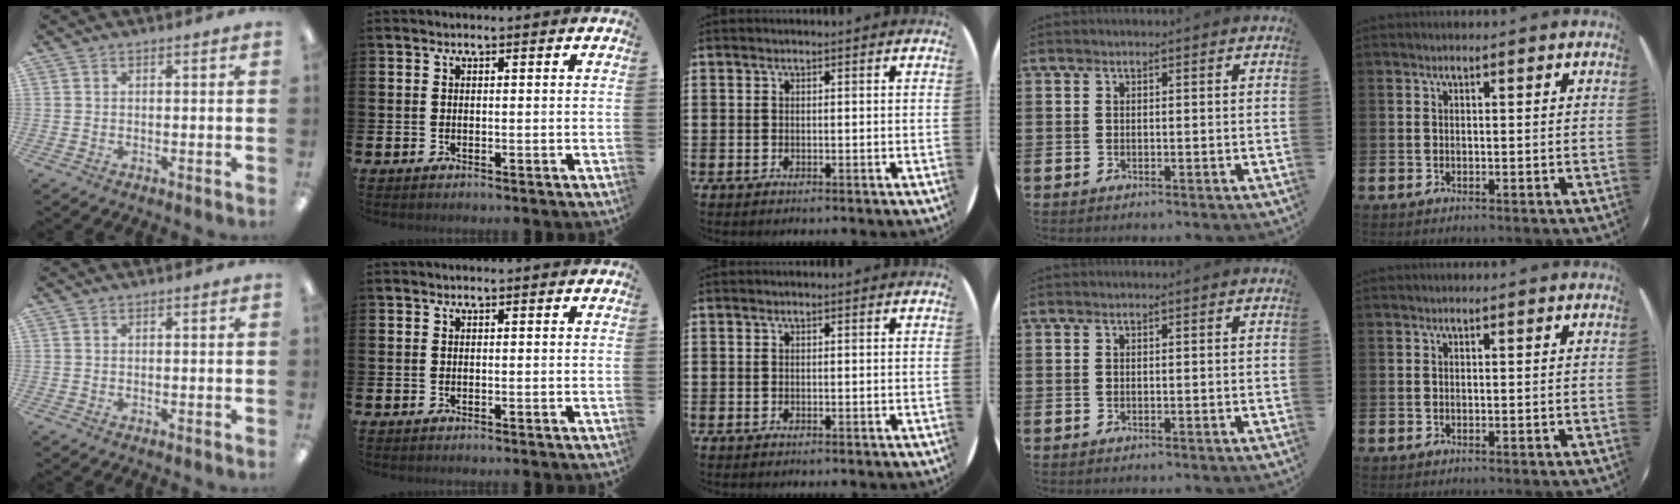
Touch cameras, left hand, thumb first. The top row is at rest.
{}